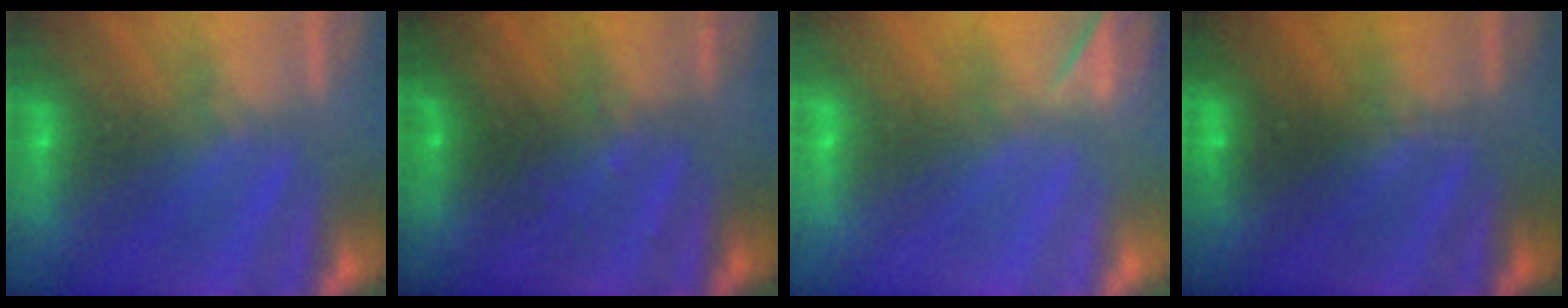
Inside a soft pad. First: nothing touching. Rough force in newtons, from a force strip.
{"total": 2.9}
{"total": 4.6}
{"total": 2.9}